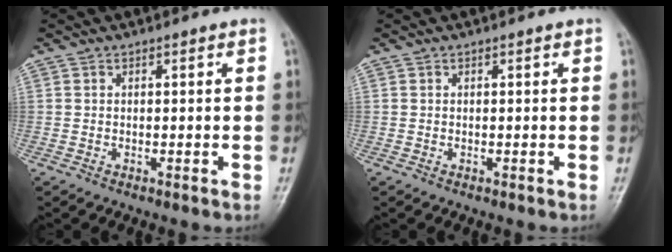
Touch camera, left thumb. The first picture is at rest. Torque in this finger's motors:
{"motor_torque": [0.06, 0.07, 0.00, 0.00, 0.00]}